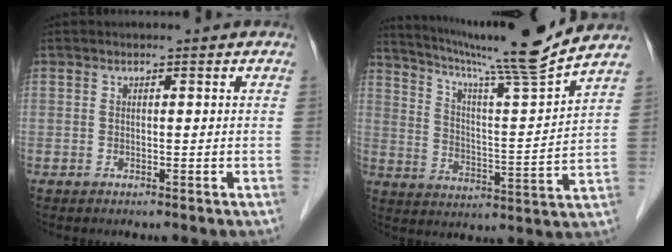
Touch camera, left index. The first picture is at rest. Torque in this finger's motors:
{"motor_torque": [0.14, -0.25, 0.39, 0.09]}